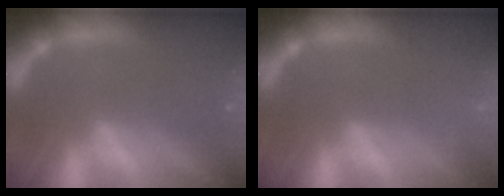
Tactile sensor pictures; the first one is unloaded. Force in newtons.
{"total": 2.4}